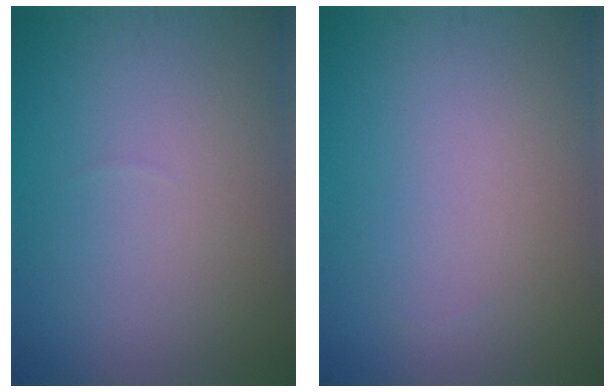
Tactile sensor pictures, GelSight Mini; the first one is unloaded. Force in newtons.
{"total": 0.0}